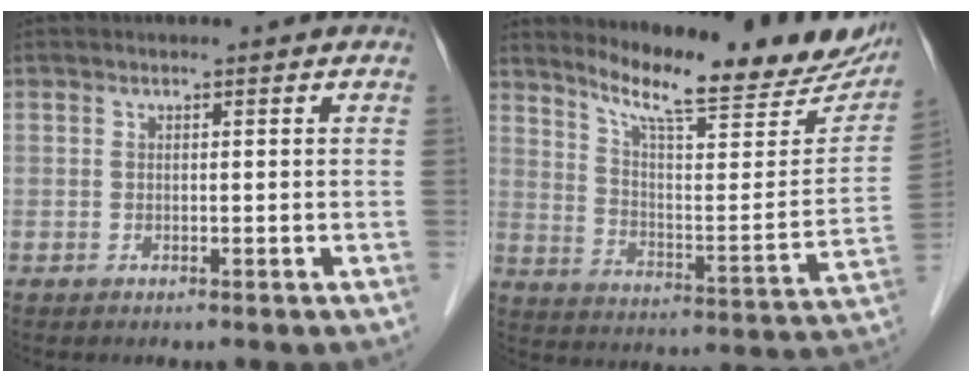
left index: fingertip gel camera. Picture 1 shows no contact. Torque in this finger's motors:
{"motor_torque": [-0.05, -0.21, 0.26, 0.08]}